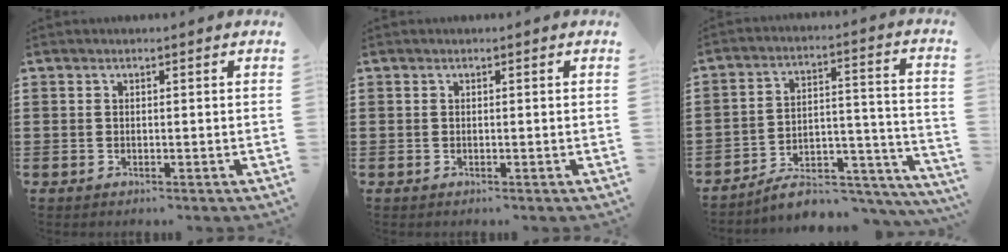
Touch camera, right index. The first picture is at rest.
{"total": 0.0}
{"total": 6.9, "force": [-5.7, 2.3, 3.1], "torque": [-0.045, 0.014, -0.105]}